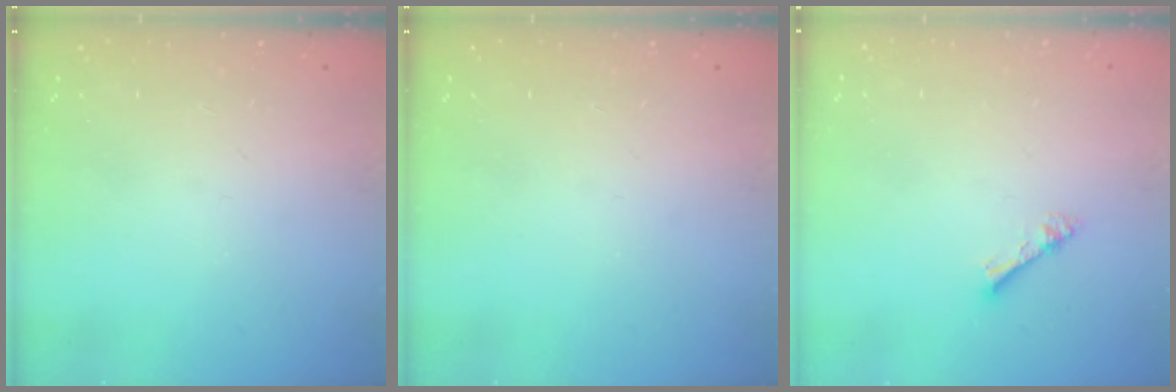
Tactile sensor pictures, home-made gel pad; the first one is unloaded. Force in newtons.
{"total": 0.0}
{"total": 2.3, "press": 2.3, "slide": 0.3}